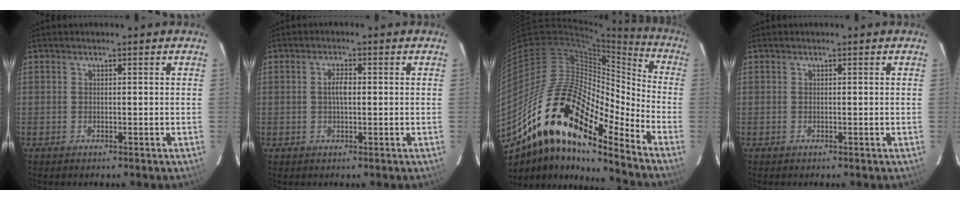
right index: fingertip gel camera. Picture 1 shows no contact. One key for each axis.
{"total": 2.4, "fx": 0.1, "fy": 1.0, "fz": 2.2, "tx": -0.042, "ty": 0.005, "tz": 0.001}
{"total": 24.2, "fx": -15.0, "fy": 7.8, "fz": 17.3, "tx": -0.303, "ty": -0.030, "tz": -0.289}
{"total": 0.0}